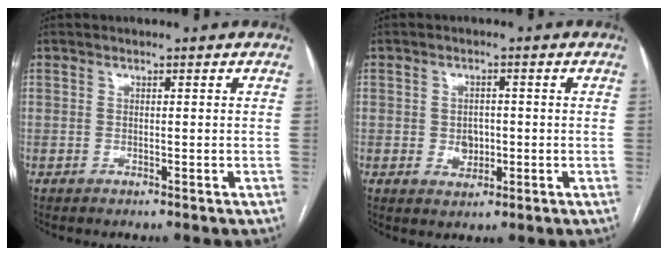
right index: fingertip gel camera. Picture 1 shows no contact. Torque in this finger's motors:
{"motor_torque": [-0.13, 0.05, 0.00, 0.02]}